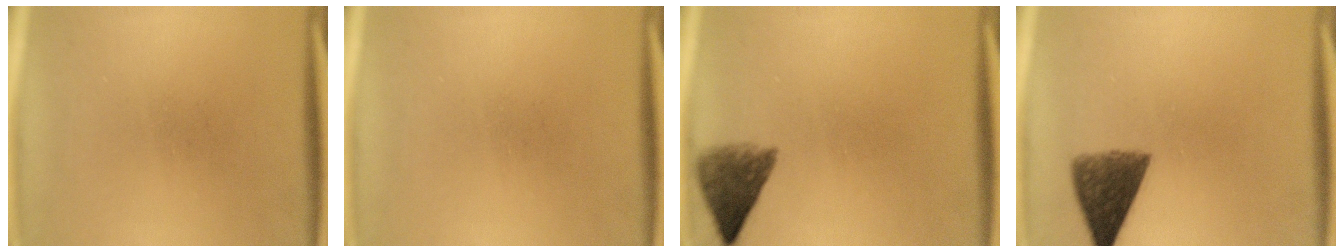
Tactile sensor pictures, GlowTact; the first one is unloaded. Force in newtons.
{"total": 0.0}
{"total": 5.3}
{"total": 7.3}